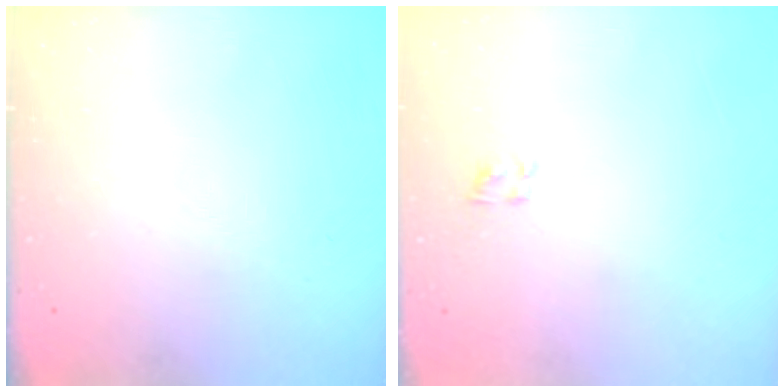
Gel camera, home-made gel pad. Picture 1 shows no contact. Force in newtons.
{"total": 1.1, "press": 0.8, "slide": 0.7}